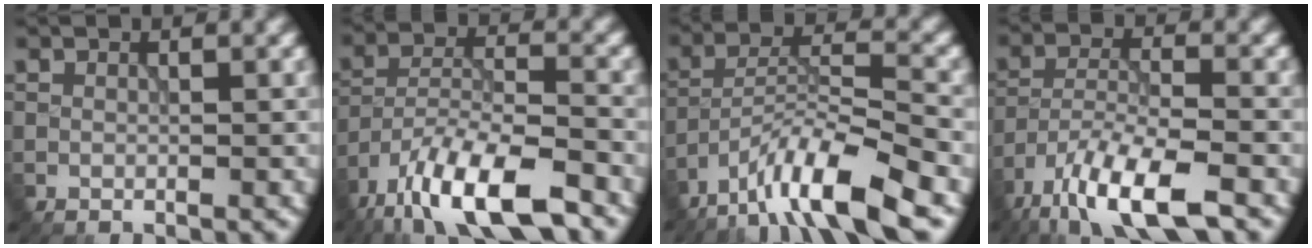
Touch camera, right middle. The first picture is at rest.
{"total": 11.4, "force": [-8.1, 3.4, 7.3], "torque": [-0.125, 0.002, -0.153]}
{"total": 9.3, "force": [-6.5, 1.8, 6.4], "torque": [-0.108, 0.006, -0.125]}
{"total": 9.2, "force": [-6.4, 2.5, 6.1], "torque": [-0.111, -0.006, -0.123]}